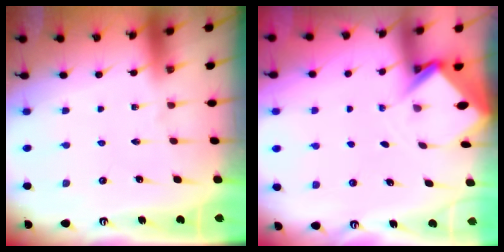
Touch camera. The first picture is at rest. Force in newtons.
{"total": 3.6, "press": 3.6, "slide": 0.2}